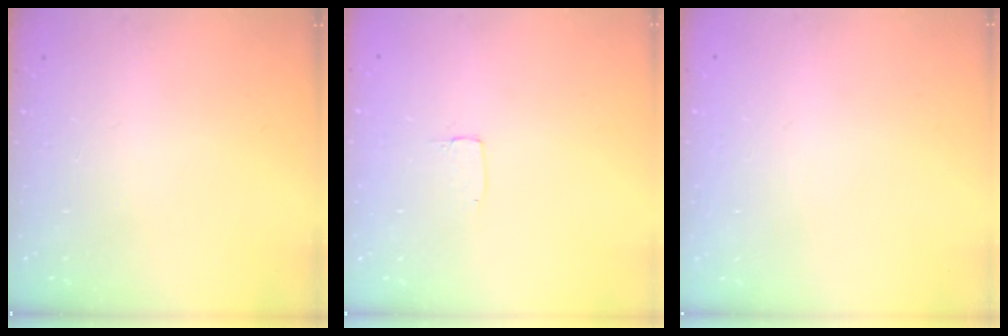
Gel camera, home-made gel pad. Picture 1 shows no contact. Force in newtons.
{"total": 1.2, "press": 1.2, "slide": 0.0}
{"total": 0.0}